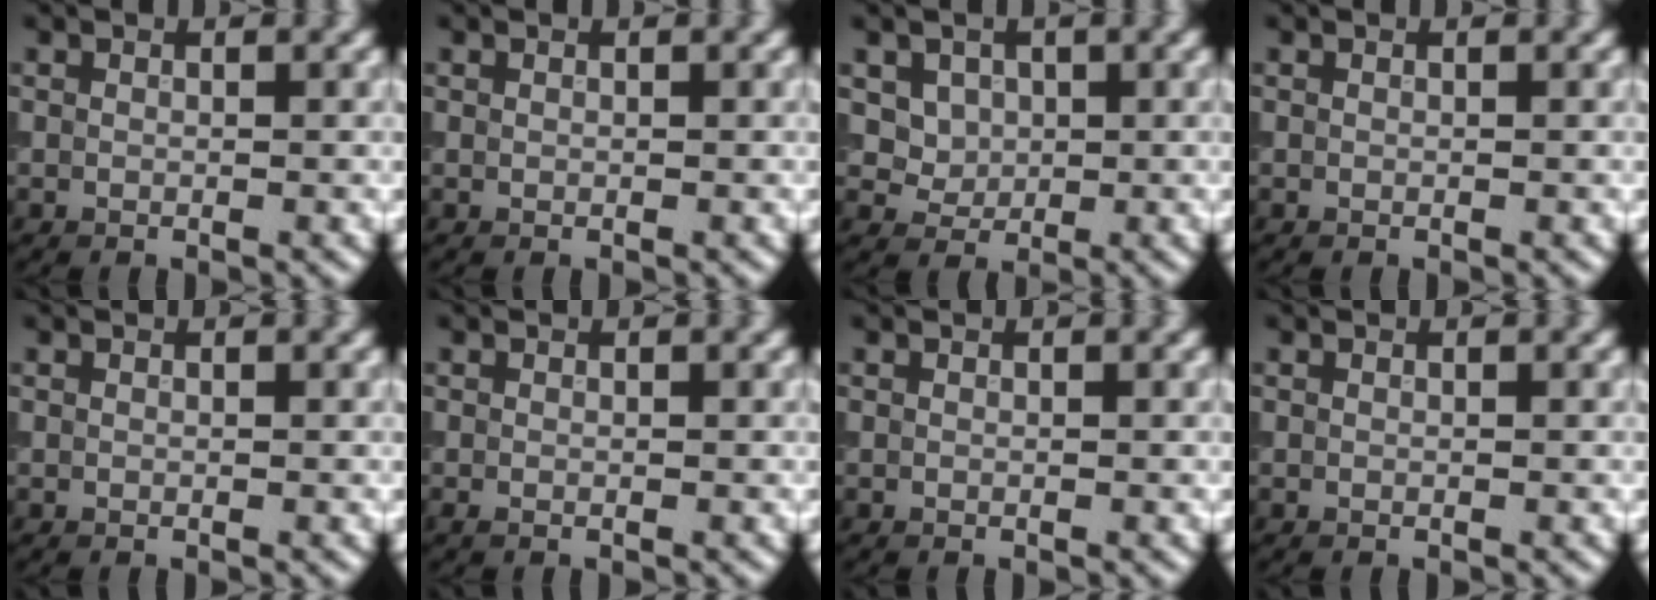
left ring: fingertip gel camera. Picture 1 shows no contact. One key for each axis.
{"total": 0.0}
{"total": 4.2, "fx": 1.9, "fy": 3.4, "fz": 1.5, "tx": -0.037, "ty": -0.001, "tz": 0.039}
{"total": 0.0}
{"total": 0.0}
{"total": 0.6, "fx": -0.3, "fy": 0.3, "fz": 0.4, "tx": -0.010, "ty": -0.001, "tz": -0.007}
{"total": 0.0}
{"total": 0.0}